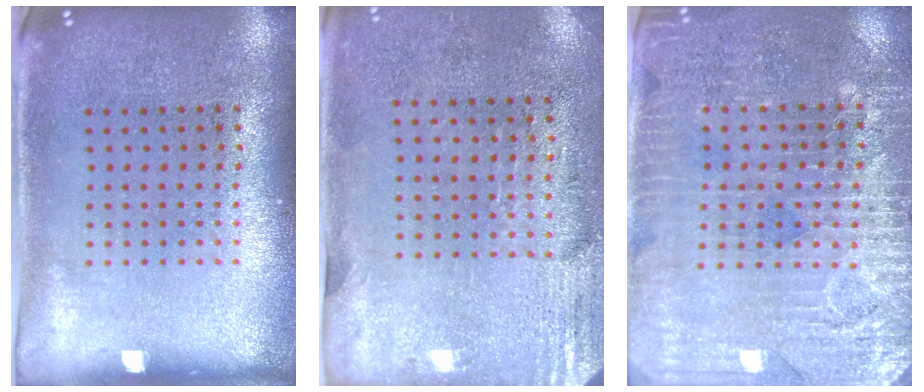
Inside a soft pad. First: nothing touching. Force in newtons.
{"total": 2.8, "press": 2.5, "slide": 1.4}
{"total": 3.3, "press": 3.0, "slide": 1.3}